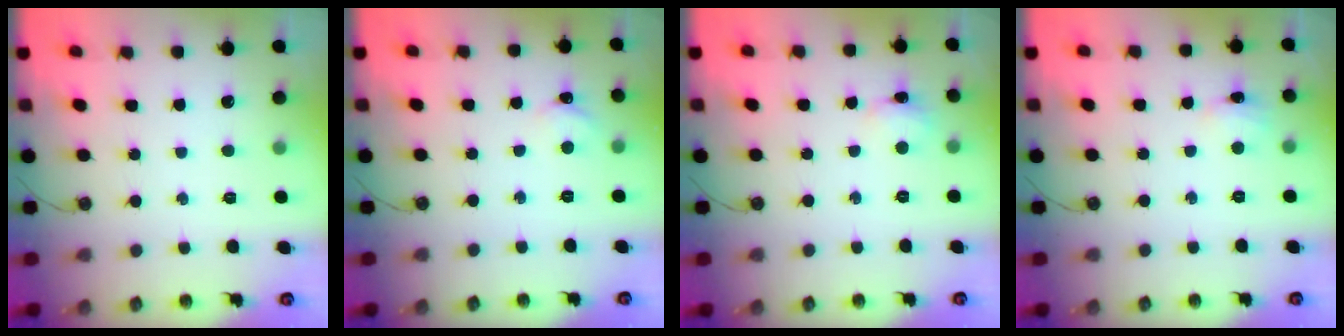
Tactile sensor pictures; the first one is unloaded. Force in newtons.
{"total": 1.7, "press": 1.7, "slide": 0.2}
{"total": 4.6, "press": 4.5, "slide": 0.8}
{"total": 3.1, "press": 3.1, "slide": 0.5}